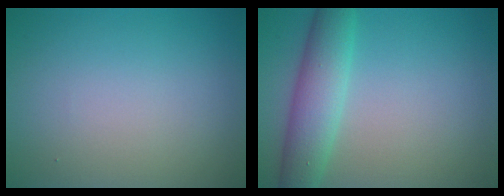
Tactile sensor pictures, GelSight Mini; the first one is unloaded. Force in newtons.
{"total": 5.0, "press": 5.0, "slide": 0.3}